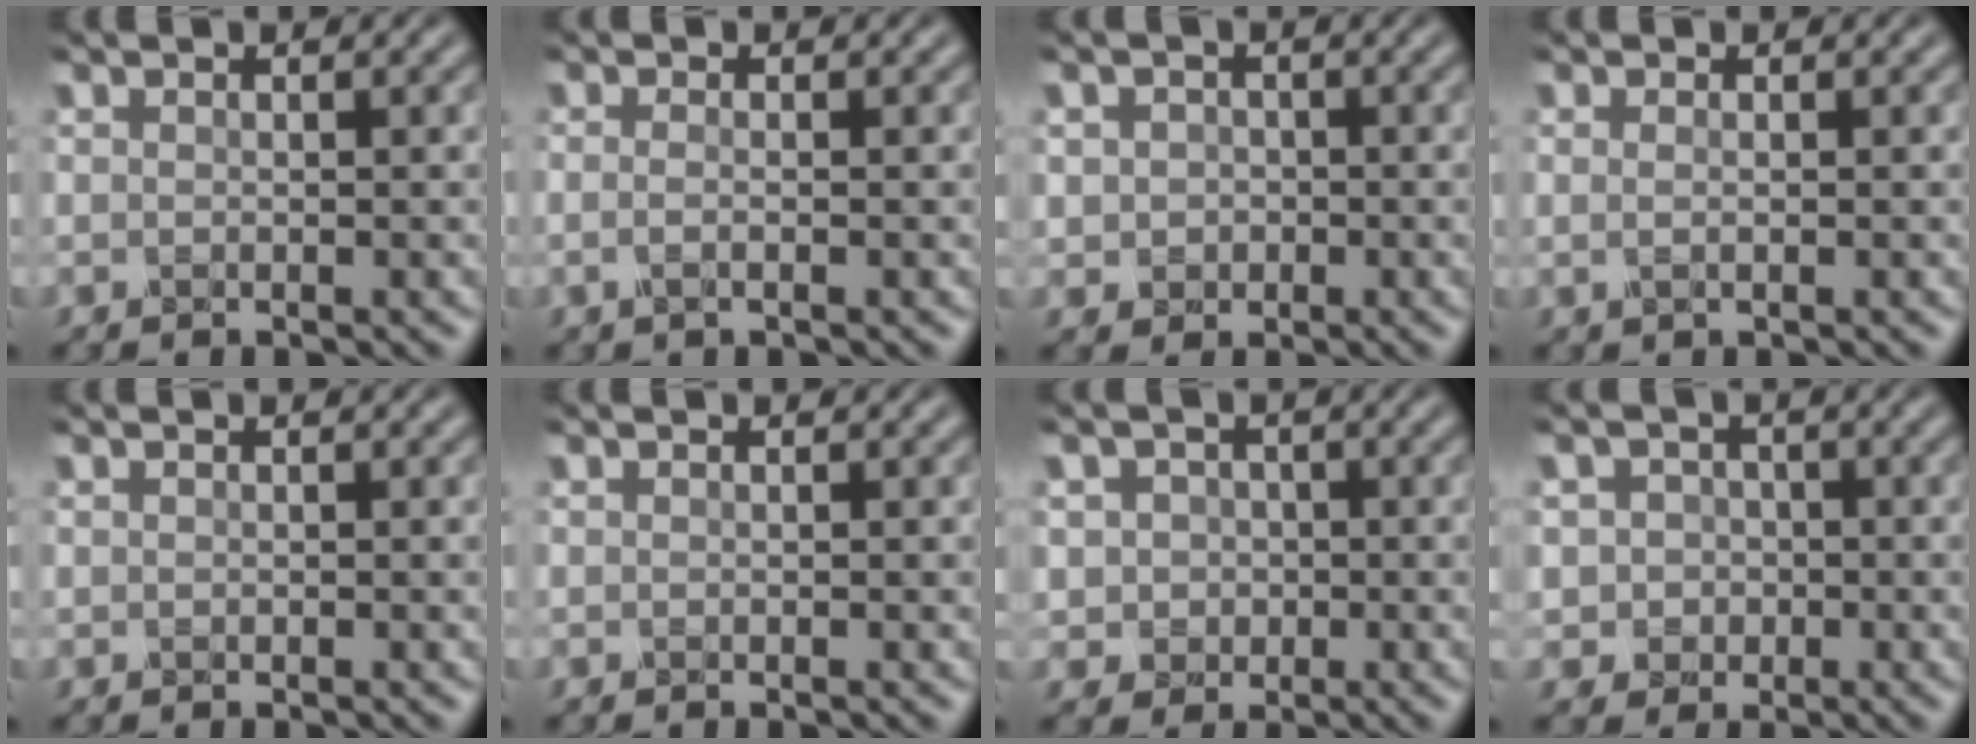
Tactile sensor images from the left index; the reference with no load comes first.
{"total": 1.3, "force": [-0.3, 0.5, 1.1], "torque": [-0.022, -0.004, -0.012]}
{"total": 2.1, "force": [-0.1, 2.0, 0.7], "torque": [-0.002, -0.004, -0.003]}
{"total": 0.7, "force": [0.1, 0.3, 0.7], "torque": [-0.015, -0.001, 0.001]}
{"total": 0.0}
{"total": 0.0}
{"total": 2.8, "force": [0.1, 2.7, 0.7], "torque": [0.006, 0.004, -0.003]}
{"total": 2.9, "force": [-0.2, 2.8, 0.6], "torque": [0.009, 0.009, -0.015]}